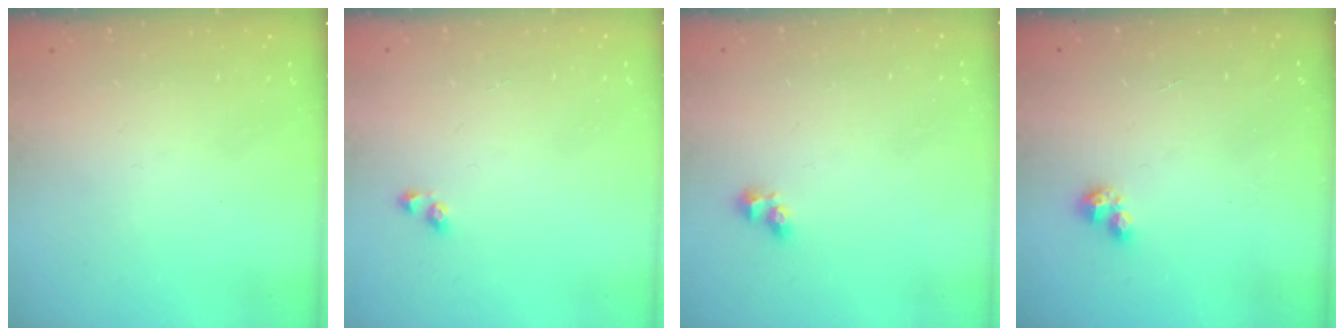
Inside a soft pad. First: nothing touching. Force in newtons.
{"total": 2.4, "press": 2.0, "slide": 1.3}
{"total": 2.7, "press": 2.5, "slide": 1.0}
{"total": 1.0, "press": 1.0, "slide": 0.1}